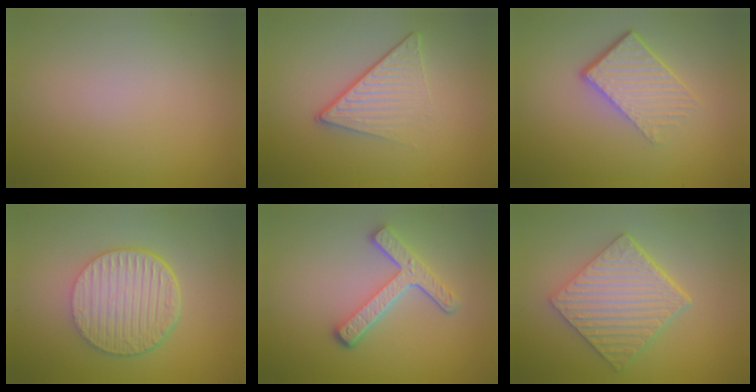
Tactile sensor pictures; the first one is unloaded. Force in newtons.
{"total": 4.4, "press": 2.8, "slide": 3.4}
{"total": 4.6, "press": 2.9, "slide": 3.6}
{"total": 7.1, "press": 4.8, "slide": 5.2}
{"total": 4.5, "press": 3.4, "slide": 2.9}
{"total": 6.0, "press": 4.6, "slide": 3.9}